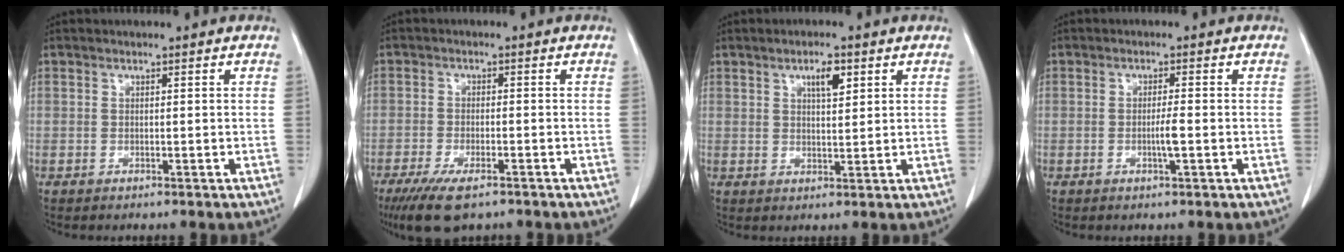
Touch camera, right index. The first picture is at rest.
{"total": 7.8, "force": [-5.4, 2.2, 5.1], "torque": [-0.089, -0.016, -0.089]}
{"total": 3.7, "force": [1.8, 1.1, 3.0], "torque": [-0.050, -0.001, 0.030]}
{"total": 2.3, "force": [-0.6, -0.1, 2.2], "torque": [-0.042, -0.003, -0.011]}